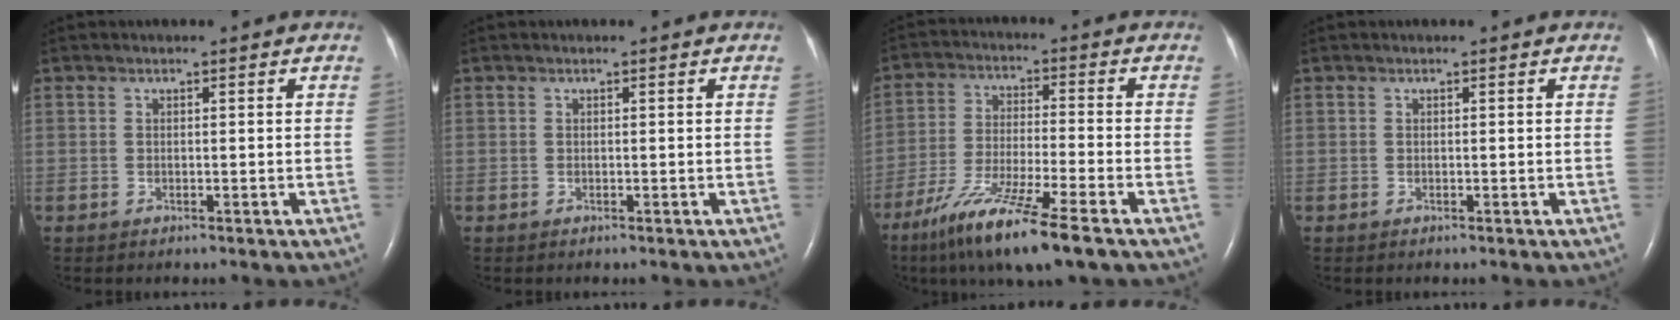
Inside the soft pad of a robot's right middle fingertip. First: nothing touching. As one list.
[{"total": 0.0}, {"total": 13.0, "force": [-8.5, 0.2, 9.8], "torque": [-0.194, -0.041, -0.154]}, {"total": 0.0}]